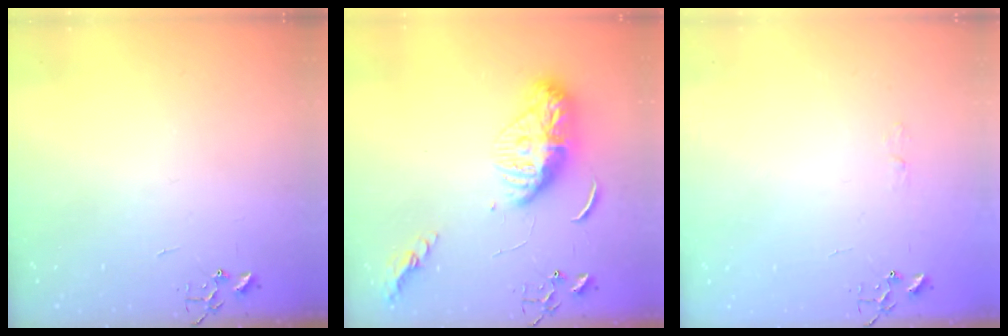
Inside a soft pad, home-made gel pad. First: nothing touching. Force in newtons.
{"total": 13.0, "press": 13.0, "slide": 1.2}
{"total": 3.6, "press": 3.6, "slide": 0.4}